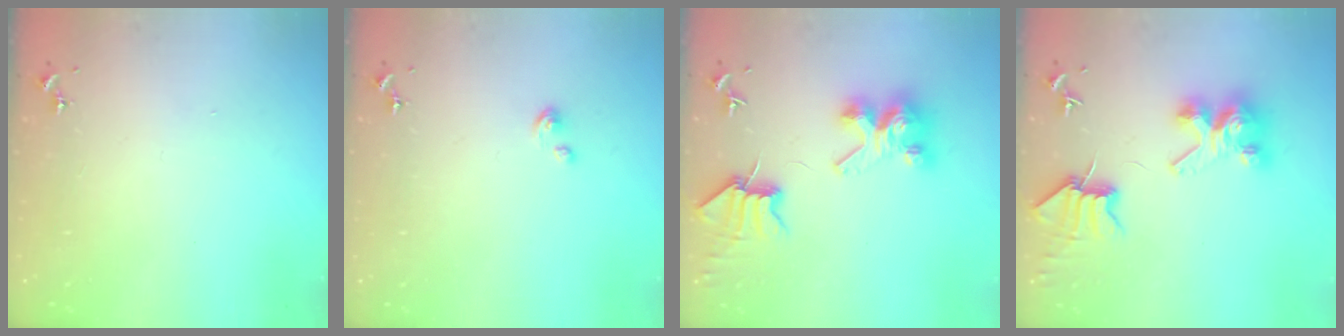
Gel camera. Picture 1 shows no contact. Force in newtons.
{"total": 3.5, "press": 3.5, "slide": 0.3}
{"total": 8.7, "press": 8.6, "slide": 1.2}
{"total": 8.7, "press": 8.6, "slide": 1.2}